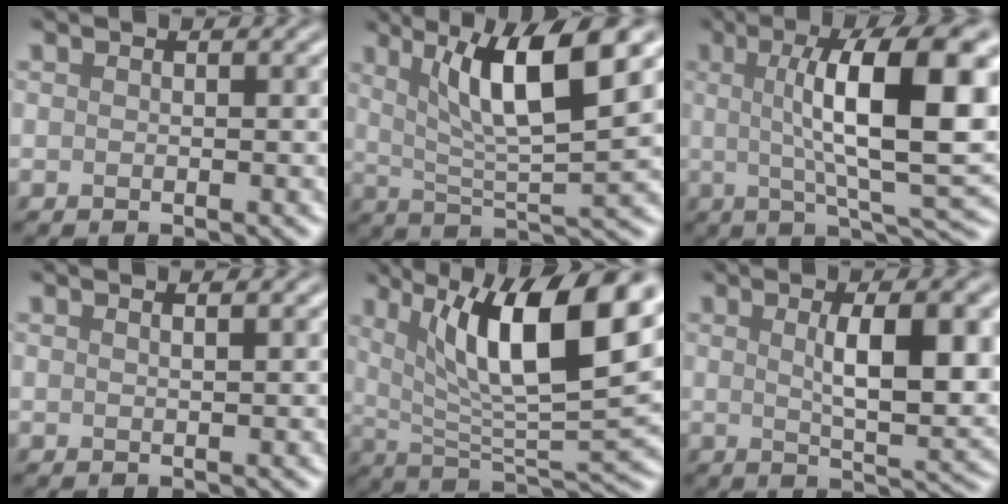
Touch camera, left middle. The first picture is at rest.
{"total": 8.8, "force": [3.6, 2.0, 7.8], "torque": [-0.124, -0.002, 0.065]}
{"total": 12.7, "force": [2.0, 3.3, 12.1], "torque": [-0.161, 0.010, 0.029]}
{"total": 1.2, "force": [0.8, 0.4, 0.8], "torque": [-0.003, 0.001, 0.002]}
{"total": 12.6, "force": [5.0, 3.8, 10.9], "torque": [-0.165, -0.001, 0.082]}
{"total": 8.0, "force": [1.4, 2.4, 7.5], "torque": [-0.107, -0.001, 0.027]}